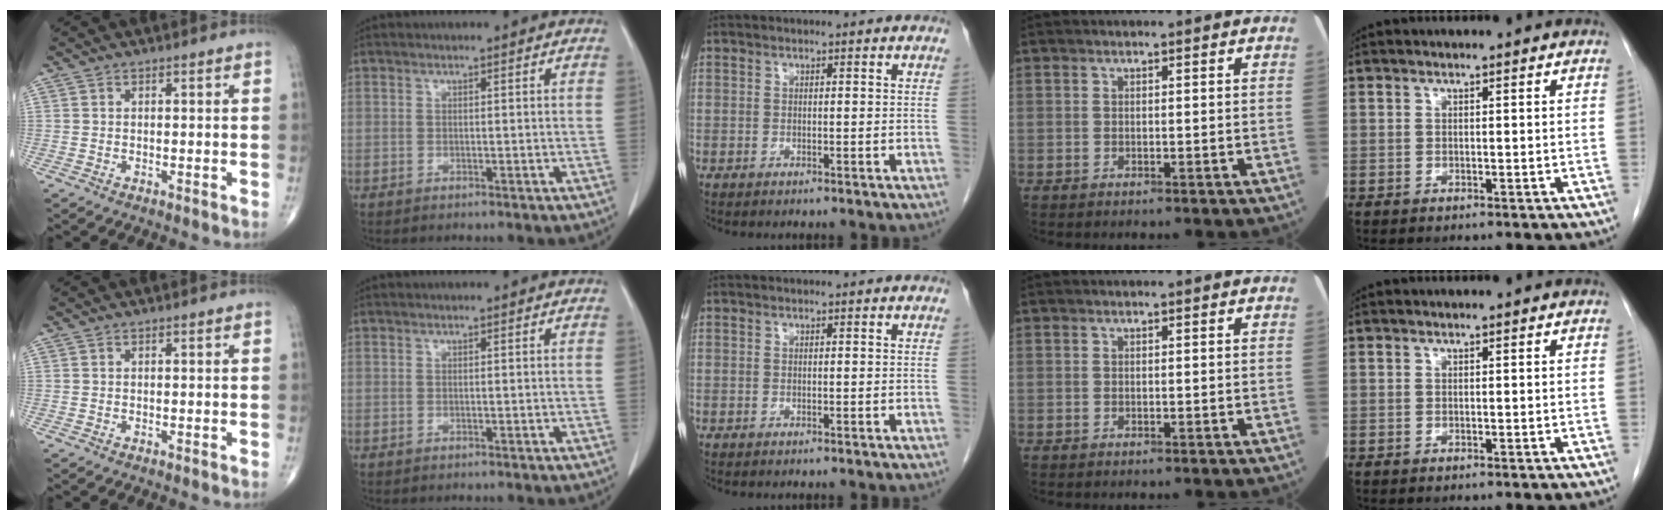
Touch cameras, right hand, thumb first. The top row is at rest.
{}